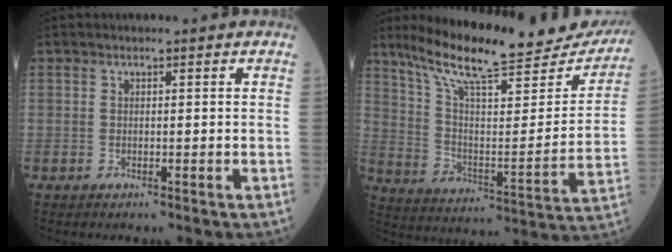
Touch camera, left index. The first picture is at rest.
{"total": 25.6, "force": [22.4, 4.5, 11.5], "torque": [-0.183, -0.039, 0.316]}